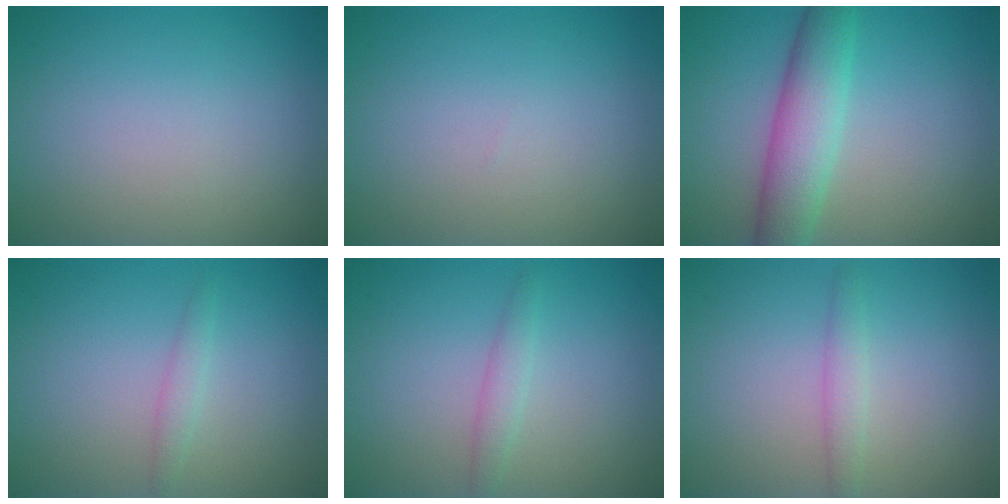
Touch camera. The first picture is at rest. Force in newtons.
{"total": 0.0}
{"total": 5.5, "press": 5.5, "slide": 0.4}
{"total": 1.2, "press": 1.2, "slide": 0.1}
{"total": 1.5, "press": 1.5, "slide": 0.0}
{"total": 1.5, "press": 1.5, "slide": 0.1}